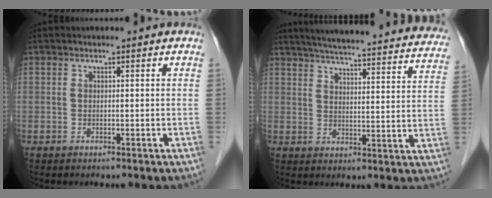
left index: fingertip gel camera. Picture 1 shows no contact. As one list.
[{"total": 31.7, "force": [29.0, 4.0, 12.3], "torque": [-0.191, -0.048, 0.346]}]